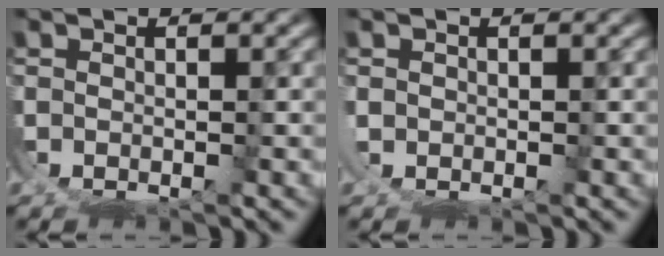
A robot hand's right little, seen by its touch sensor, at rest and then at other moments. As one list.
[{"total": 0.5, "force": [0.3, -0.1, 0.4], "torque": [-0.017, -0.006, 0.011]}]